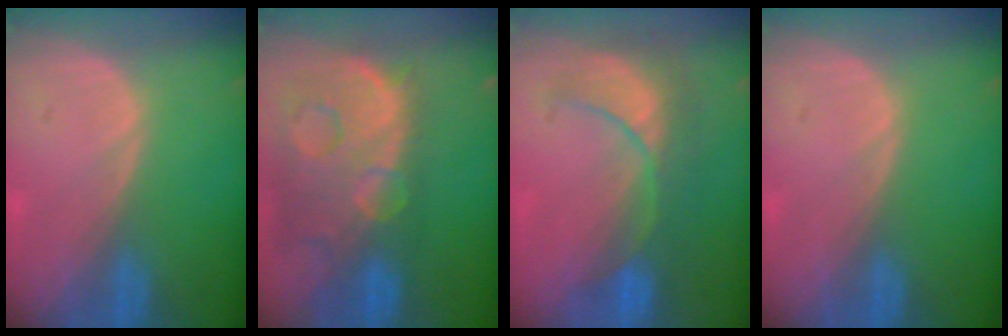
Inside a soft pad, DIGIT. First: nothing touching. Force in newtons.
{"total": 14.1, "press": 11.5, "slide": 8.2}
{"total": 8.1, "press": 8.0, "slide": 1.0}
{"total": 0.0}